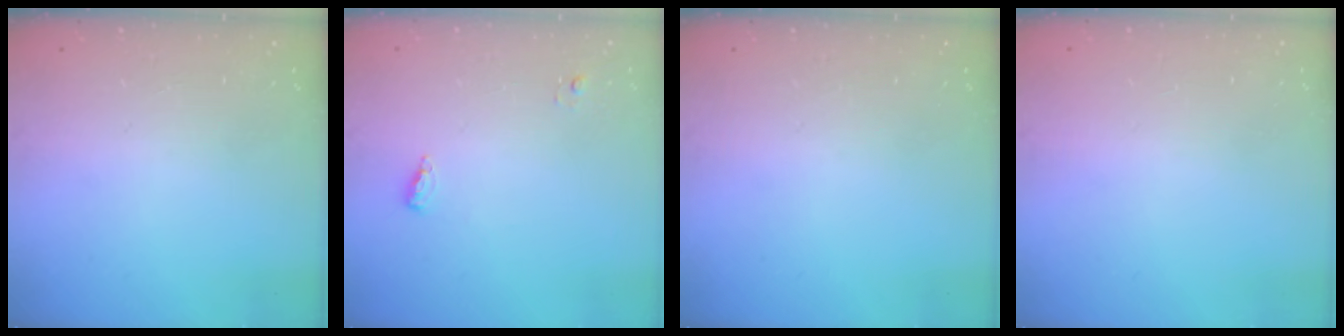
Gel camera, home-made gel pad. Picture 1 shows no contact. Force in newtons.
{"total": 4.6, "press": 4.4, "slide": 1.1}
{"total": 0.0}
{"total": 0.8, "press": 0.8, "slide": 0.1}